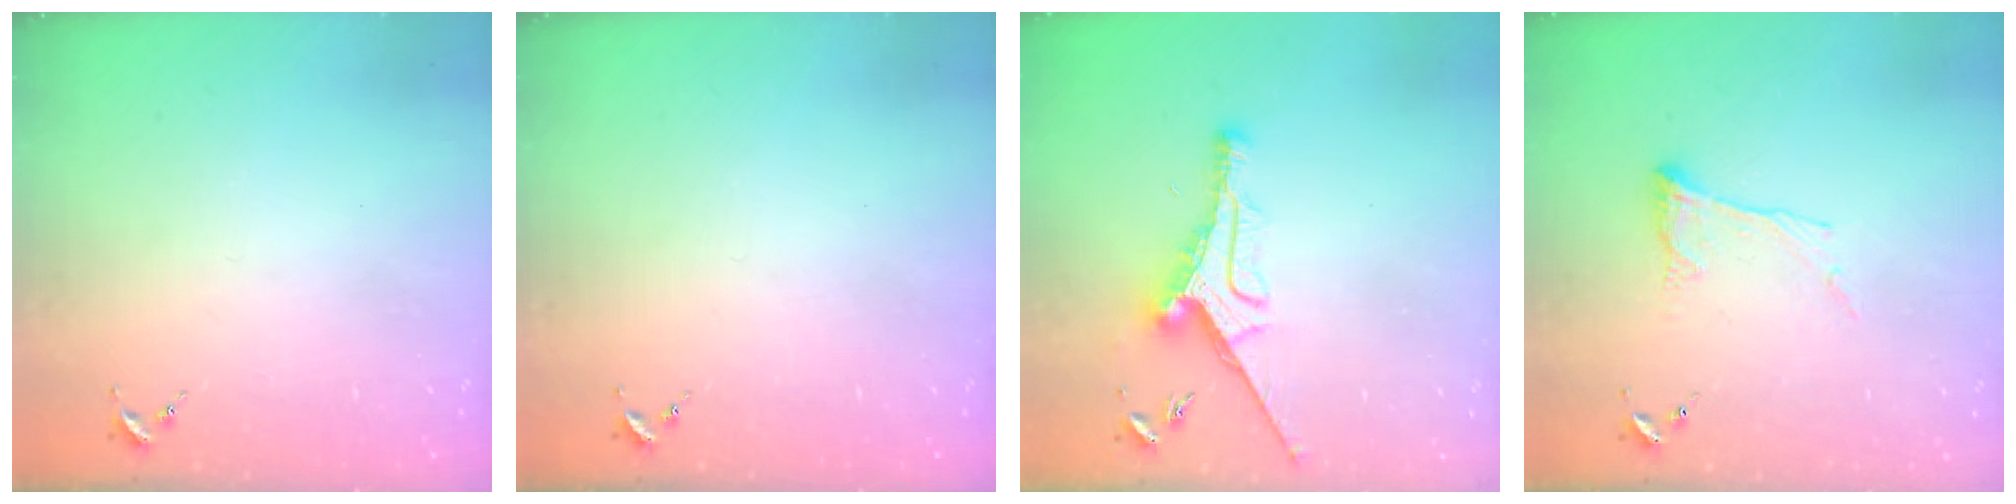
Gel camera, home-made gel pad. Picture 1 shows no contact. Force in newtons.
{"total": 0.0}
{"total": 12.7, "press": 12.6, "slide": 1.2}
{"total": 9.6, "press": 9.6, "slide": 0.4}